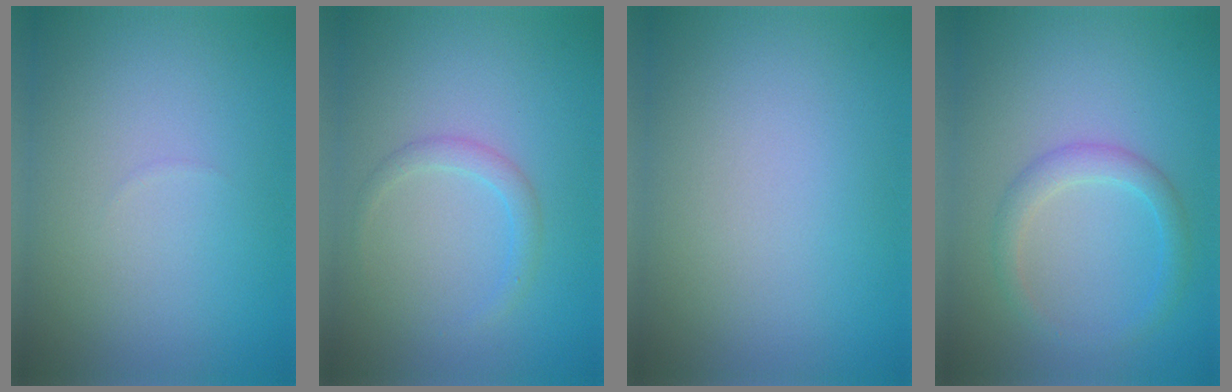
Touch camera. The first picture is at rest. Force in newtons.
{"total": 1.5, "press": 1.5, "slide": 0.1}
{"total": 0.0}
{"total": 2.4, "press": 2.4, "slide": 0.0}